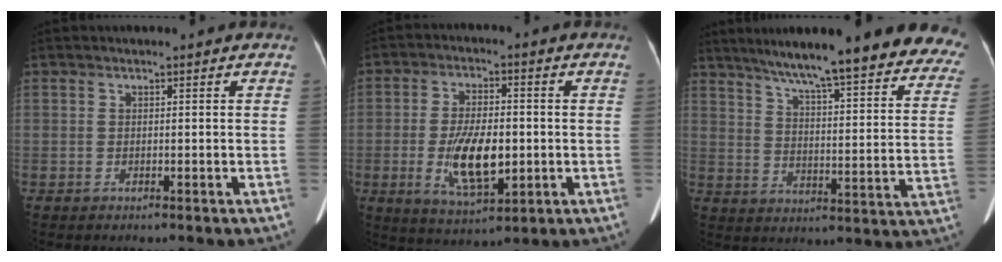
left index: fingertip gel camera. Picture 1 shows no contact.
{"total": 9.9, "force": [-1.6, 3.8, 9.0], "torque": [-0.175, -0.009, -0.023]}
{"total": 28.4, "force": [23.9, 3.7, 14.9], "torque": [-0.192, -0.047, 0.293]}